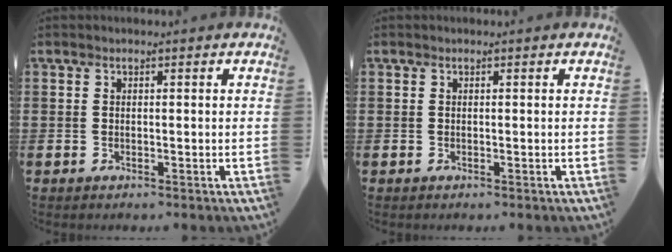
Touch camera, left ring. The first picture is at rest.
{"total": 0.0}